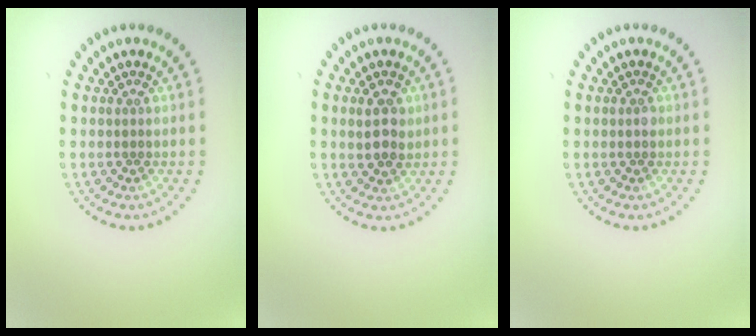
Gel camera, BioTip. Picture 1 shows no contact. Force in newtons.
{"total": 2.5, "press": 2.4, "slide": 0.7}
{"total": 0.7, "press": 0.7, "slide": 0.1}